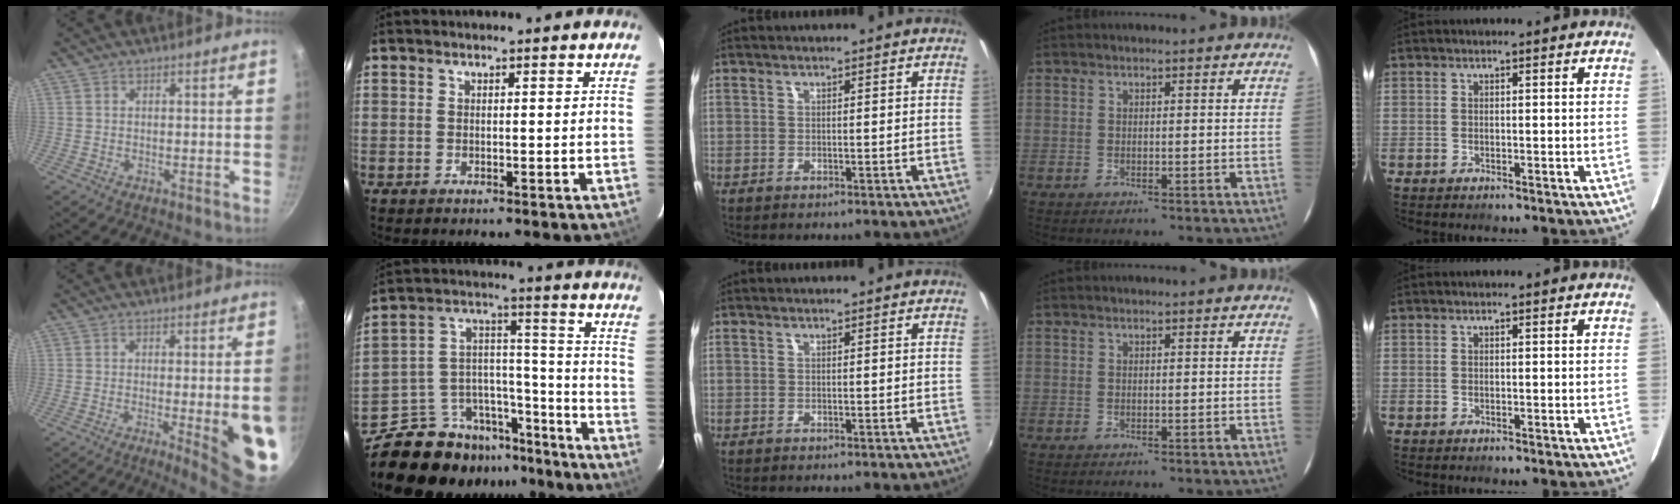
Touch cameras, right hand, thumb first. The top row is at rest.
{"thumb": {"total": 13.1, "force": [-3.2, 2.6, 12.5], "torque": [-0.137, 0.006, -0.034]}, "index": {"total": 16.6, "force": [-14.2, 8.0, 3.2], "torque": [-0.065, 0.070, -0.214]}}